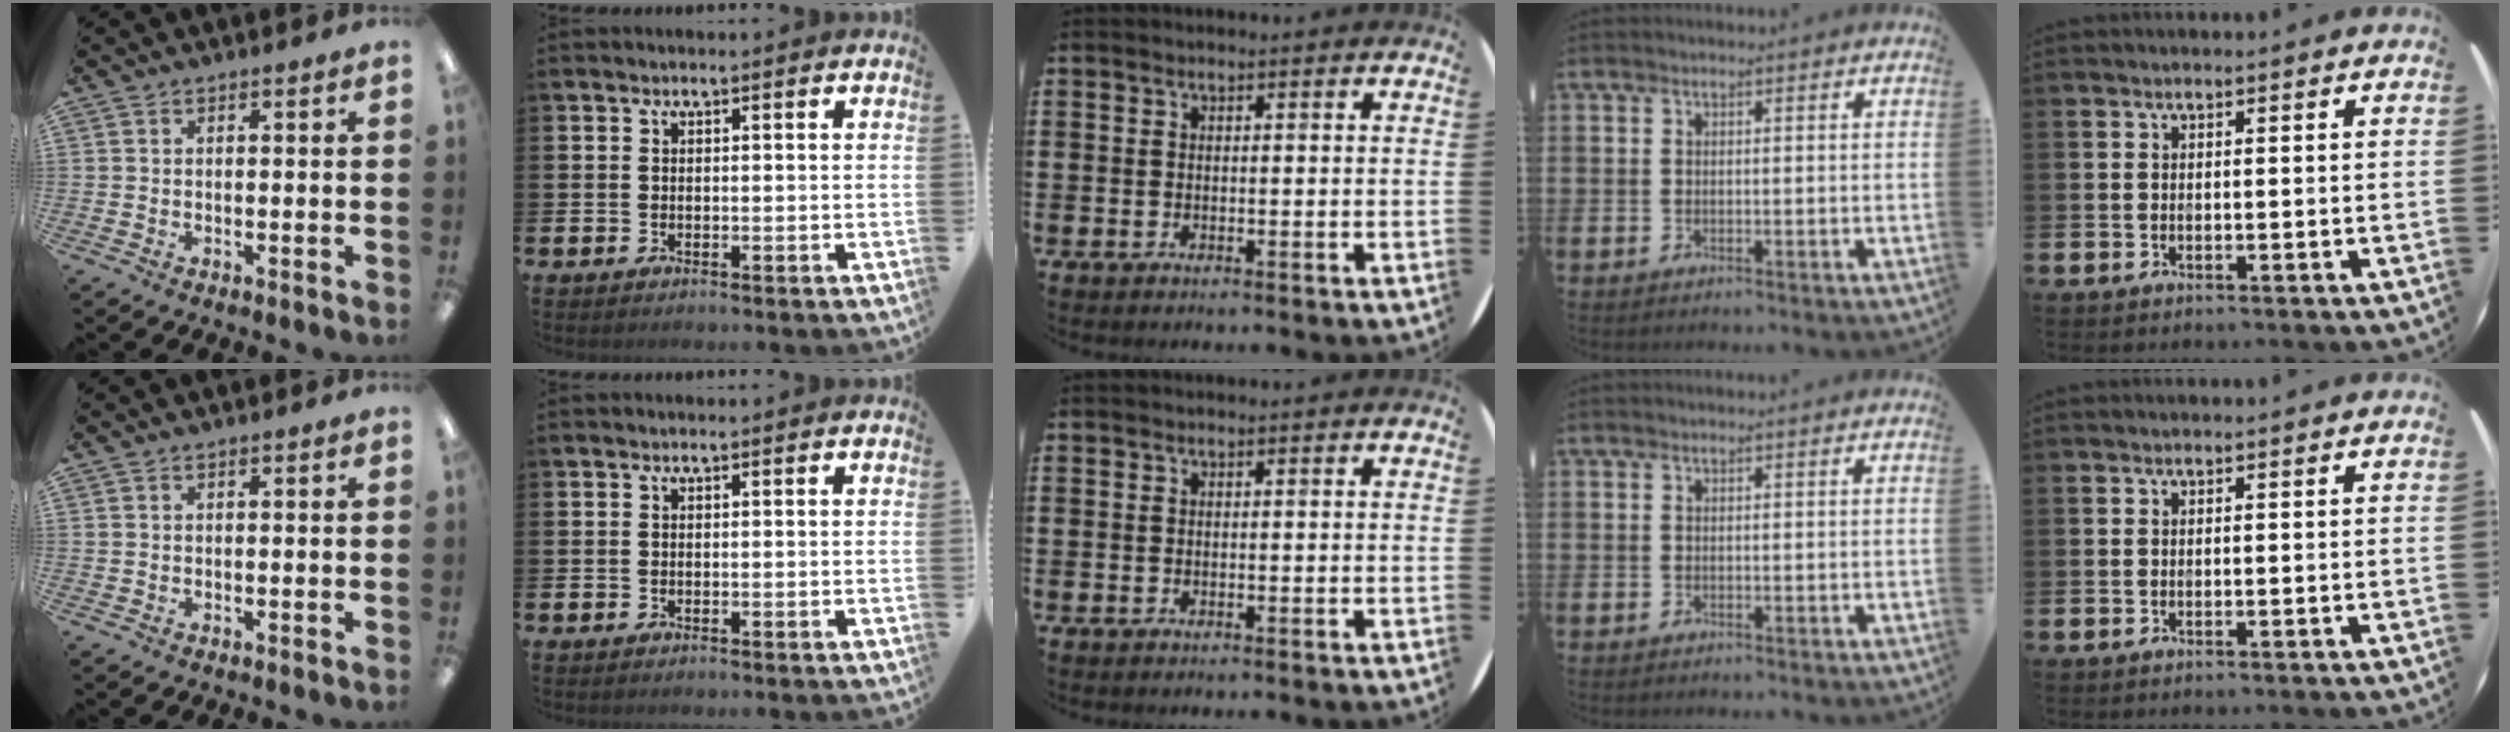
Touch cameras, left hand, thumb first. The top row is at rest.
{}